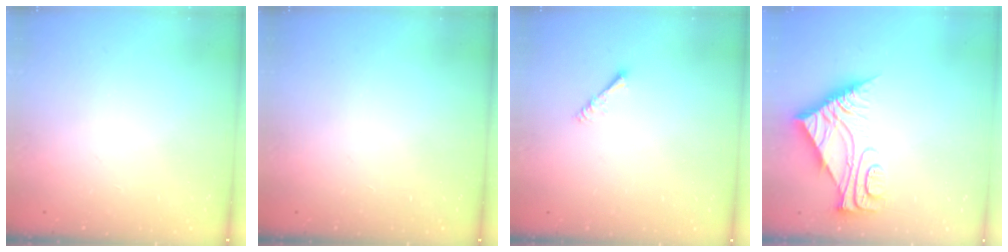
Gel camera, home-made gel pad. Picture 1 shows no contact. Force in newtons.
{"total": 0.0}
{"total": 1.4, "press": 1.3, "slide": 0.3}
{"total": 8.3, "press": 8.3, "slide": 0.5}